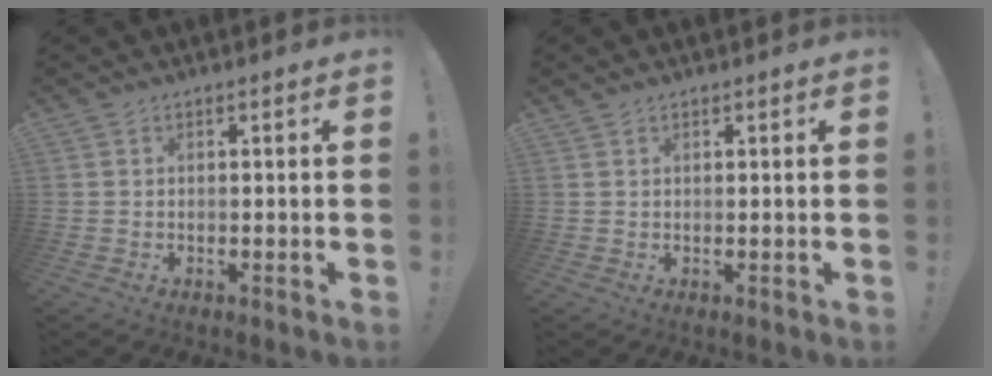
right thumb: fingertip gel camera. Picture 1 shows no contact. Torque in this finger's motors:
{"motor_torque": [0.17, -0.28, -0.03, -0.04, 0.09]}